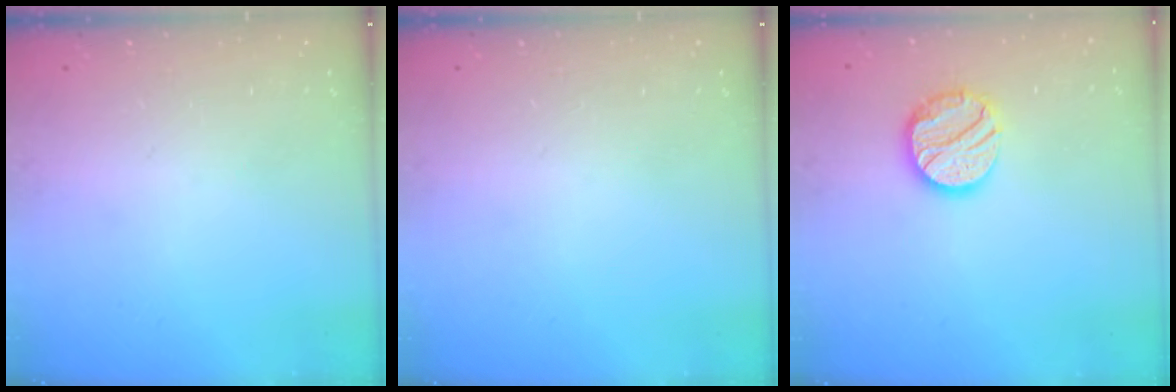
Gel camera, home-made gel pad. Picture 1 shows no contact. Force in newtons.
{"total": 0.0}
{"total": 13.7, "press": 13.6, "slide": 1.0}